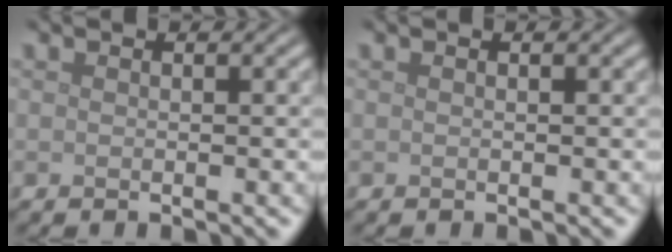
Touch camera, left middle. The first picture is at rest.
{"total": 0.0}